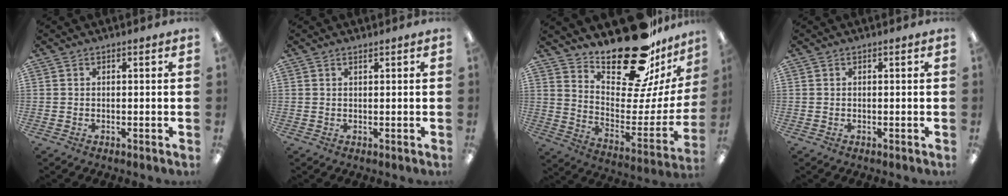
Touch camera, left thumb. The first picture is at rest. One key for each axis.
{"total": 0.6, "fx": 0.5, "fy": 0.0, "fz": 0.3, "tx": -0.006, "ty": 0.000, "tz": 0.010}
{"total": 24.6, "fx": 19.8, "fy": 7.6, "fz": 12.5, "tx": -0.176, "ty": -0.147, "tz": 0.333}
{"total": 0.0}